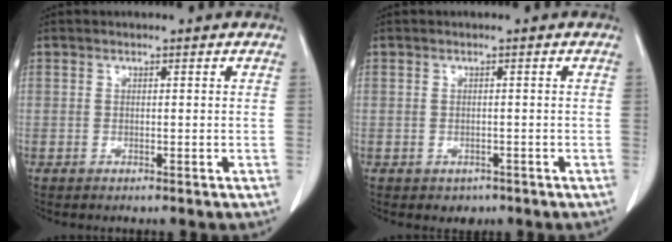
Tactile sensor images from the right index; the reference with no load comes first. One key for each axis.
{"total": 1.6, "fx": -0.9, "fy": 1.3, "fz": 0.4, "tx": -0.004, "ty": 0.002, "tz": -0.007}